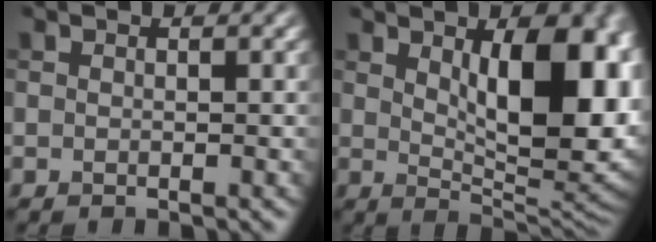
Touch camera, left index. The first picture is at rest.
{"total": 12.1, "force": [2.5, 5.3, 10.6], "torque": [-0.119, -0.007, 0.047]}